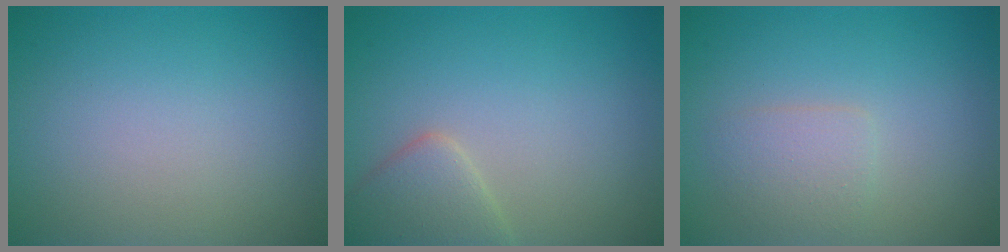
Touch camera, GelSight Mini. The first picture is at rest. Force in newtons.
{"total": 2.9, "press": 2.9, "slide": 0.1}
{"total": 1.9, "press": 1.9, "slide": 0.0}